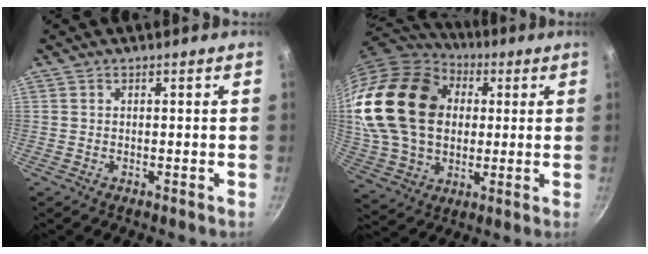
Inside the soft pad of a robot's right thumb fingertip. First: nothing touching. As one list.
[{"total": 25.3, "force": [4.4, 18.6, 16.6], "torque": [-0.290, 0.015, 0.090]}]